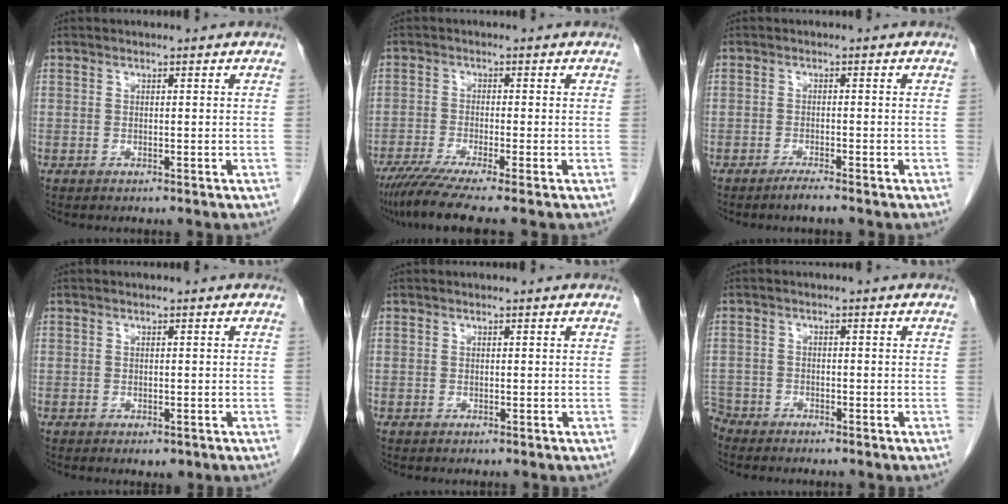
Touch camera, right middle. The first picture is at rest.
{"total": 7.9, "force": [-6.0, -0.8, 5.0], "torque": [-0.077, -0.023, -0.101]}
{"total": 1.9, "force": [-1.6, -0.3, 1.1], "torque": [-0.026, -0.004, -0.031]}
{"total": 1.5, "force": [-0.8, 0.8, 0.9], "torque": [-0.009, 0.000, -0.003]}
{"total": 0.0}
{"total": 3.8, "force": [-3.5, 1.4, 0.1], "torque": [-0.003, -0.004, -0.070]}